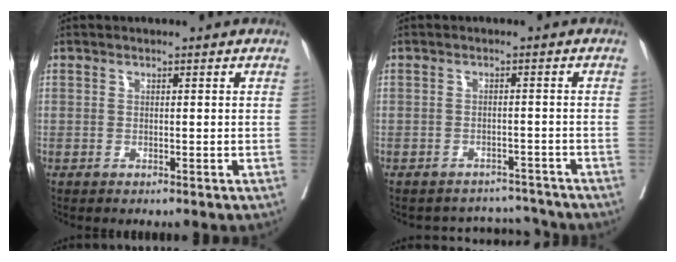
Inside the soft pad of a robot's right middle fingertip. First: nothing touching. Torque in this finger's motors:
{"motor_torque": [0.24, -0.32, 0.00, 0.00]}